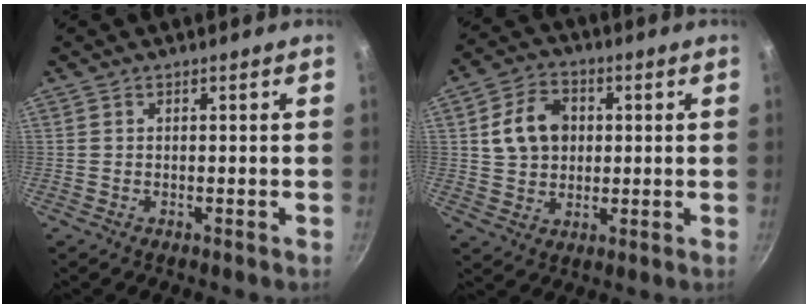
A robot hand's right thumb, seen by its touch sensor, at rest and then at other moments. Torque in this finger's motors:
{"motor_torque": [-0.58, 0.63, 0.17, -0.25, 0.17]}